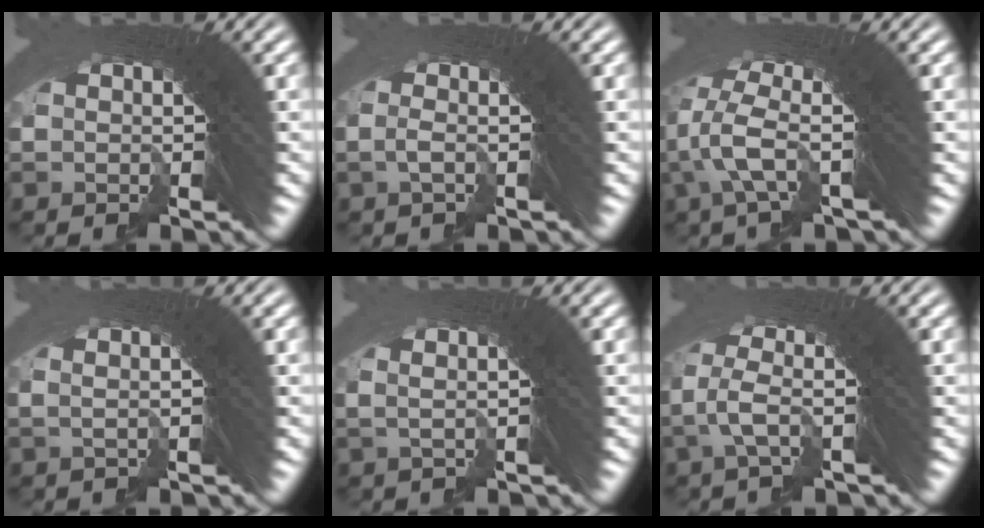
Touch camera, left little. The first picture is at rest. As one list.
[{"total": 1.8, "force": [-0.2, -0.5, 1.7], "torque": [-0.027, 0.008, -0.009]}, {"total": 5.2, "force": [0.9, 2.1, 4.7], "torque": [-0.104, -0.009, 0.012]}, {"total": 2.8, "force": [1.1, 0.0, 2.6], "torque": [-0.019, 0.024, 0.007]}, {"total": 4.1, "force": [1.7, 0.9, 3.6], "torque": [-0.036, 0.028, 0.013]}, {"total": 3.5, "force": [0.6, 0.9, 3.4], "torque": [-0.067, 0.001, 0.004]}]